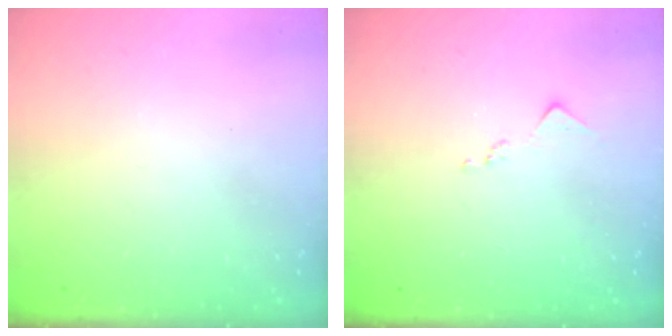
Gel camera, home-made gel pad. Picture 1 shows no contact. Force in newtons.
{"total": 6.6, "press": 6.6, "slide": 0.7}